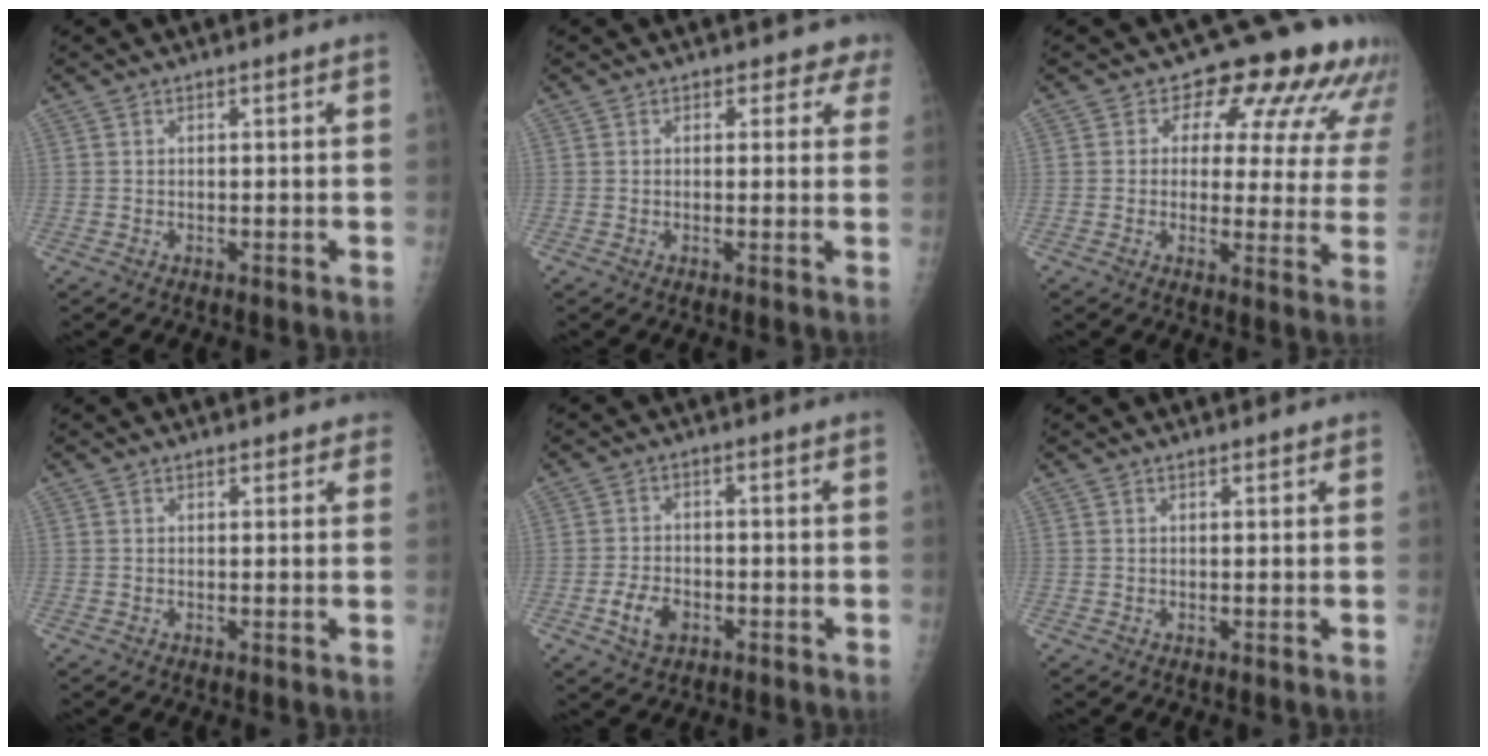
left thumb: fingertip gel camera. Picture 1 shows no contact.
{"total": 3.1, "force": [2.4, 1.9, 0.0], "torque": [0.033, -0.013, 0.006]}
{"total": 15.1, "force": [9.4, 7.9, 8.8], "torque": [-0.052, -0.038, 0.089]}
{"total": 2.4, "force": [2.1, 1.2, 0.3], "torque": [0.025, -0.004, 0.014]}
{"total": 4.7, "force": [-1.9, 3.1, 3.0], "torque": [-0.053, 0.009, -0.033]}
{"total": 1.0, "force": [0.9, 0.4, 0.2], "torque": [0.002, -0.003, 0.012]}